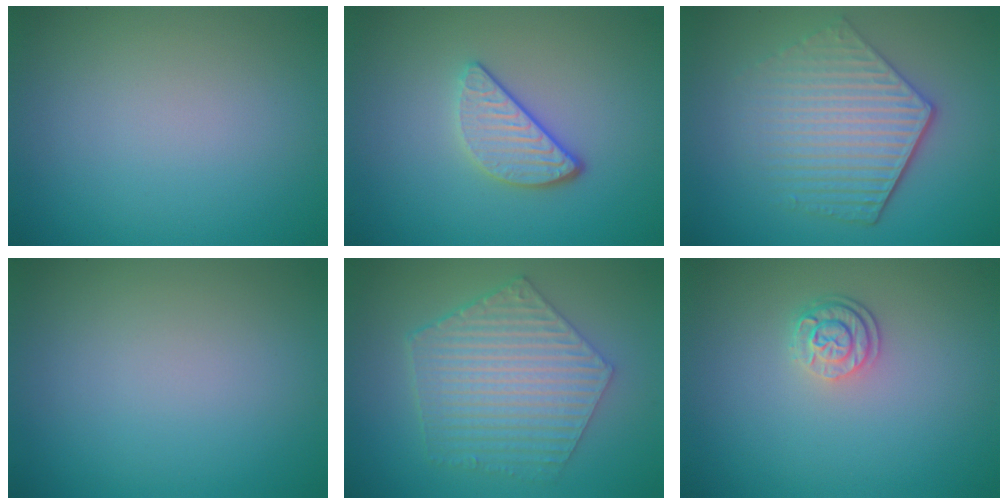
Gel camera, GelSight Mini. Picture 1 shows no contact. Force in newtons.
{"total": 3.3, "press": 2.6, "slide": 2.0}
{"total": 5.7, "press": 4.2, "slide": 3.8}
{"total": 0.0}
{"total": 6.2, "press": 4.8, "slide": 4.0}
{"total": 2.5, "press": 1.9, "slide": 1.6}